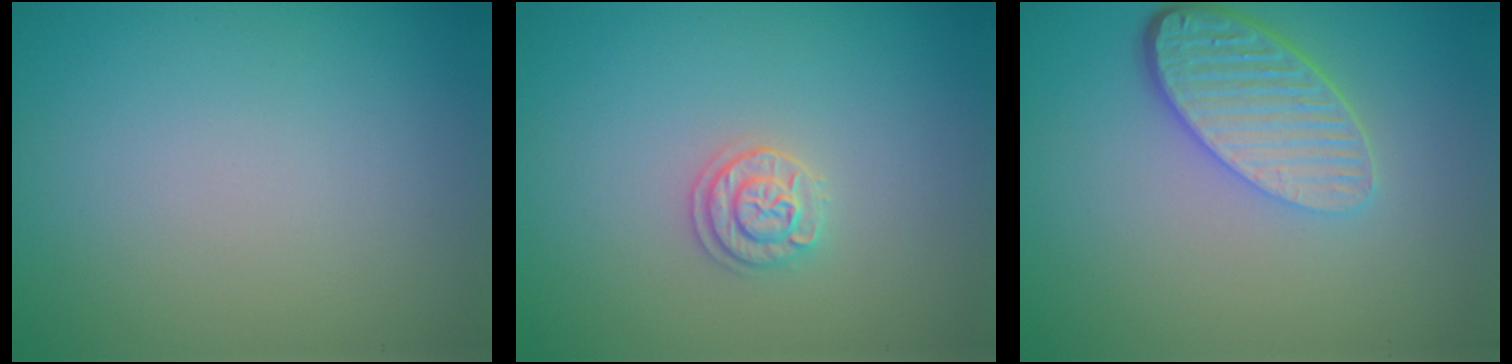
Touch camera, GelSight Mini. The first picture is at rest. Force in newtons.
{"total": 1.9, "press": 1.9, "slide": 0.2}
{"total": 5.3, "press": 3.9, "slide": 3.6}